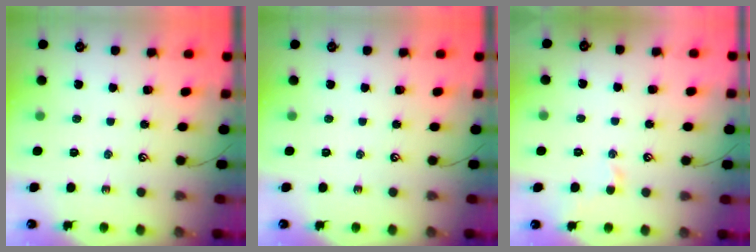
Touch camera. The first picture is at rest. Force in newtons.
{"total": 0.0}
{"total": 0.0}